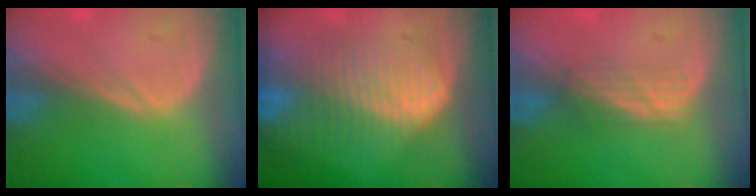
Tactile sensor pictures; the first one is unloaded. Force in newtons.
{"total": 8.7, "press": 8.7, "slide": 0.2}
{"total": 2.9, "press": 2.6, "slide": 1.4}